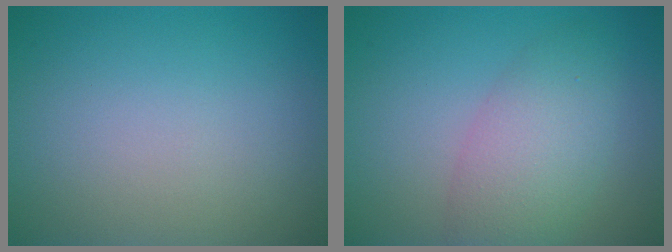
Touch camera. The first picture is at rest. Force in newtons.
{"total": 4.8, "press": 4.8, "slide": 0.2}